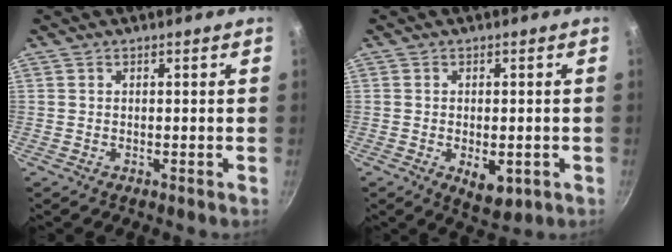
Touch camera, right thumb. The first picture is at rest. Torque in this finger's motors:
{"motor_torque": [-0.35, 0.37, 0.21, 0.33, 0.00]}